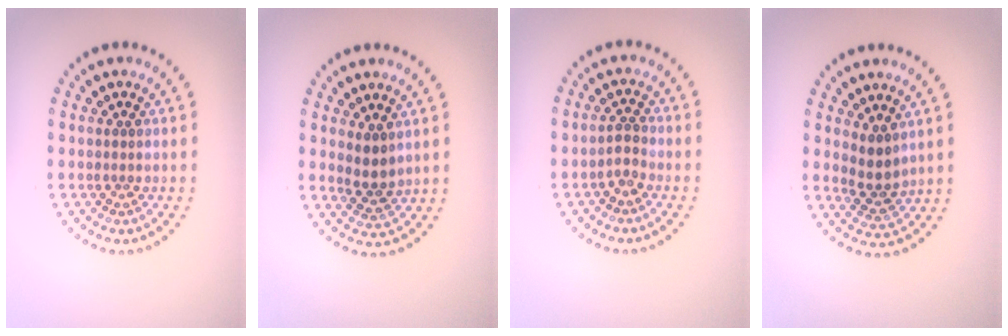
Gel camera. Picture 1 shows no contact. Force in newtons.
{"total": 2.2, "press": 2.0, "slide": 0.9}
{"total": 1.5, "press": 1.2, "slide": 0.9}
{"total": 2.4, "press": 1.9, "slide": 1.4}